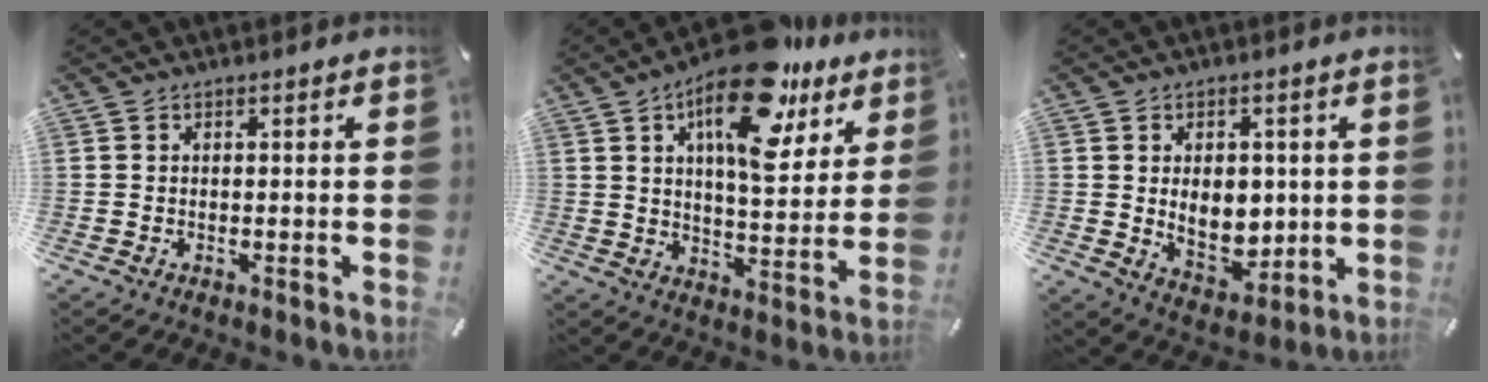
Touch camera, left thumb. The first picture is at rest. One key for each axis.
{"total": 19.3, "fx": 11.5, "fy": 8.2, "fz": 13.1, "tx": -0.199, "ty": -0.063, "tz": 0.189}
{"total": 9.0, "fx": 0.6, "fy": 6.5, "fz": 6.1, "tx": -0.083, "ty": -0.008, "tz": 0.009}